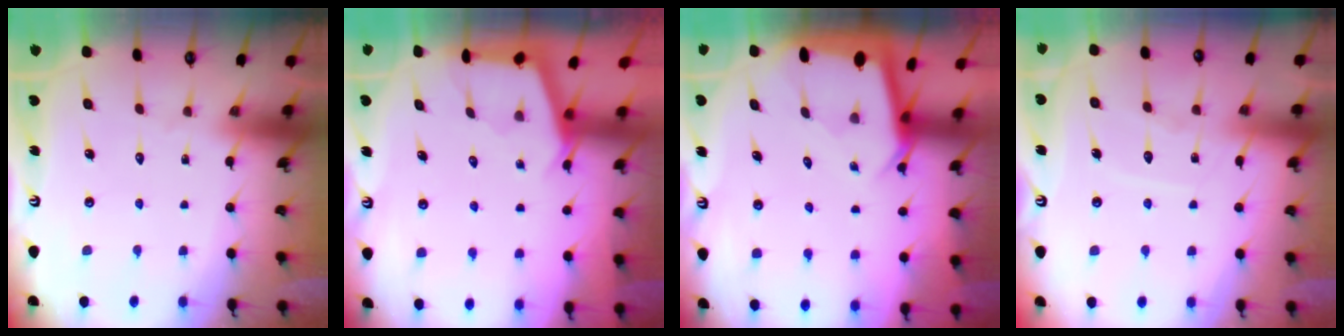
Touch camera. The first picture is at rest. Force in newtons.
{"total": 2.9, "press": 2.9, "slide": 0.4}
{"total": 2.2, "press": 2.2, "slide": 0.1}
{"total": 6.5, "press": 6.5, "slide": 0.7}